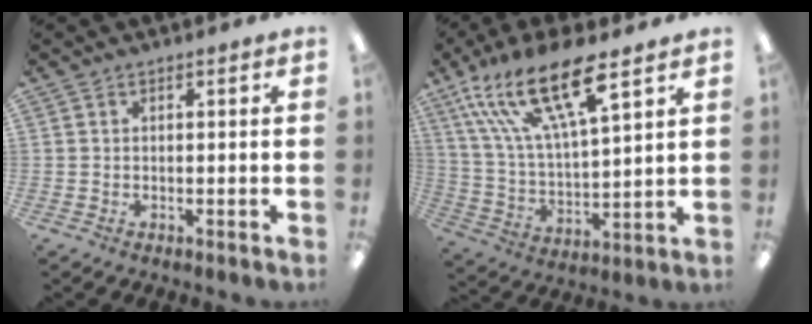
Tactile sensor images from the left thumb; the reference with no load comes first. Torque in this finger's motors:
{"motor_torque": [0.42, 0.47, 1.36, -1.41, 0.50]}